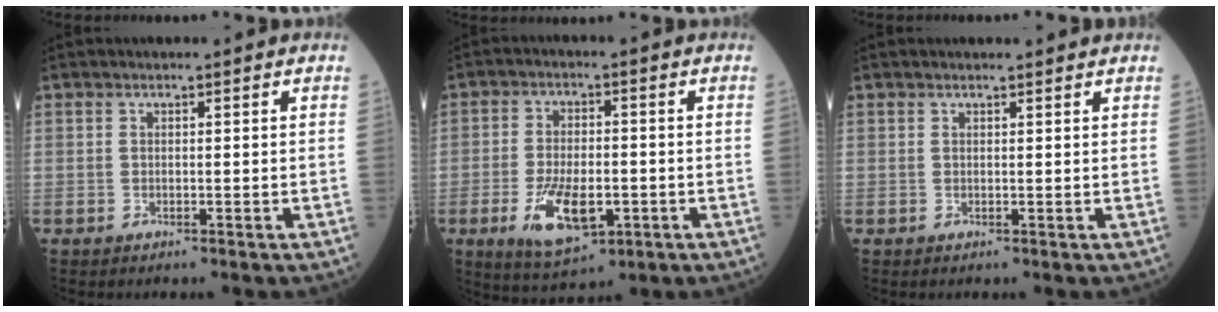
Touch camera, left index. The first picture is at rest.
{"total": 9.4, "force": [-3.1, 4.1, 7.9], "torque": [-0.156, -0.012, -0.046]}
{"total": 1.7, "force": [1.7, 0.0, 0.2], "torque": [-0.008, 0.003, 0.020]}